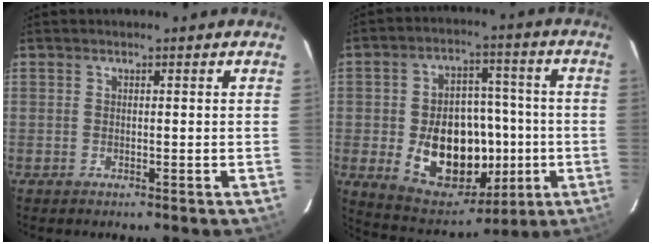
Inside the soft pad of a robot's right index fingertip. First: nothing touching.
{"total": 18.6, "force": [-3.3, 13.1, 12.9], "torque": [-0.254, 0.016, -0.024]}